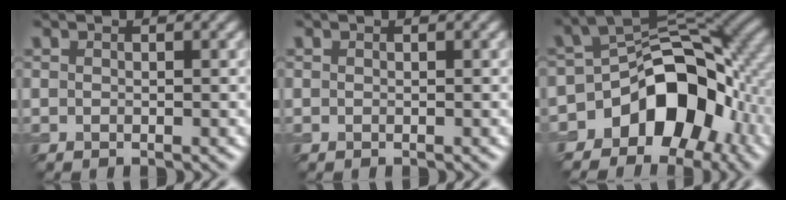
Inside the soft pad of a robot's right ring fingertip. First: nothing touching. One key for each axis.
{"total": 0.0}
{"total": 11.9, "fx": -5.1, "fy": 7.6, "fz": 7.6, "tx": -0.091, "ty": 0.009, "tz": -0.098}